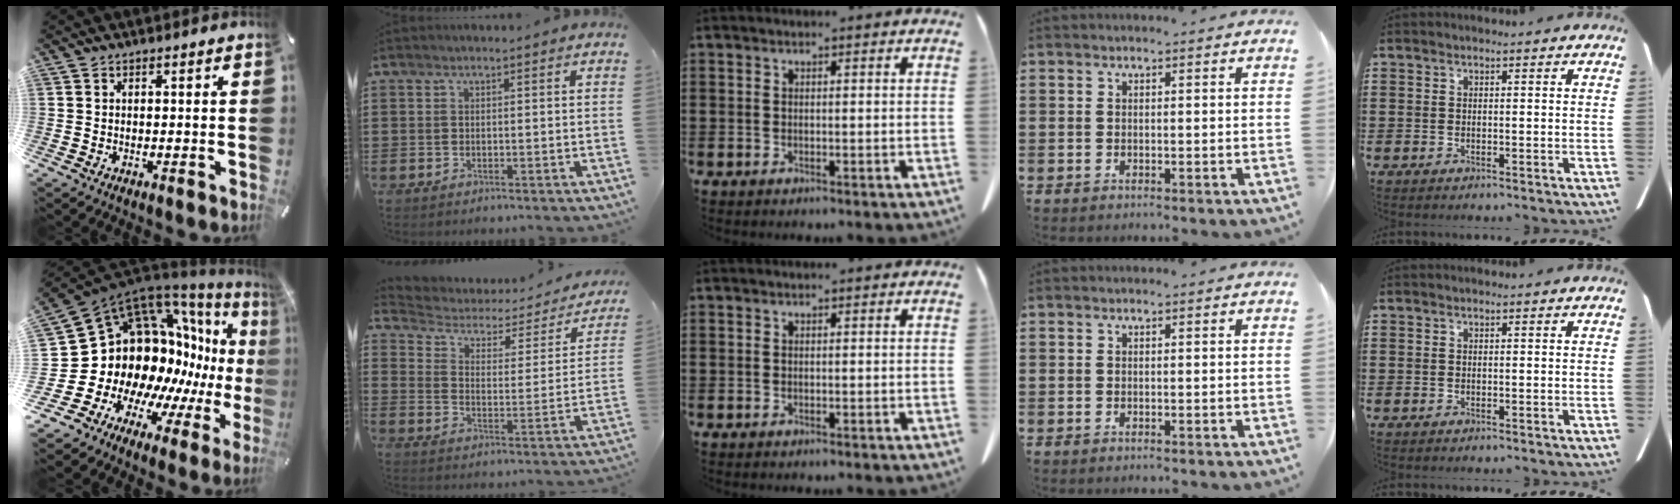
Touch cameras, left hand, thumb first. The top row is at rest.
{"thumb": {"total": 20.1, "force": [3.0, 16.1, 11.6], "torque": [-0.175, -0.115, 0.108]}, "index": {"total": 3.0, "force": [1.8, 1.9, 1.5], "torque": [-0.045, -0.015, 0.022]}}